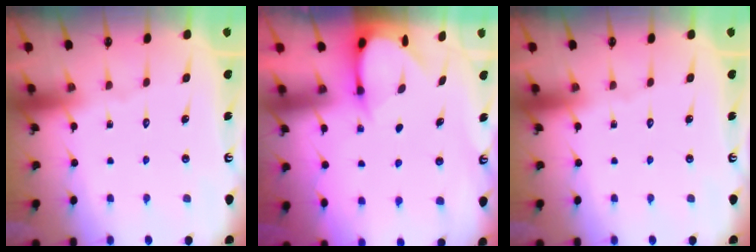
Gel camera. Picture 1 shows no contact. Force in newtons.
{"total": 3.8, "press": 3.8, "slide": 0.3}
{"total": 0.0}